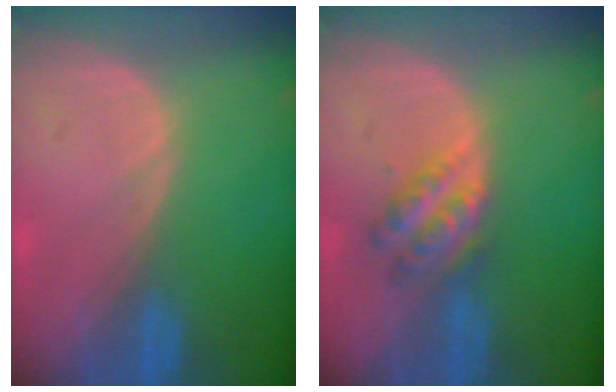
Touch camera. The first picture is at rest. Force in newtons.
{"total": 5.4, "press": 5.0, "slide": 2.2}